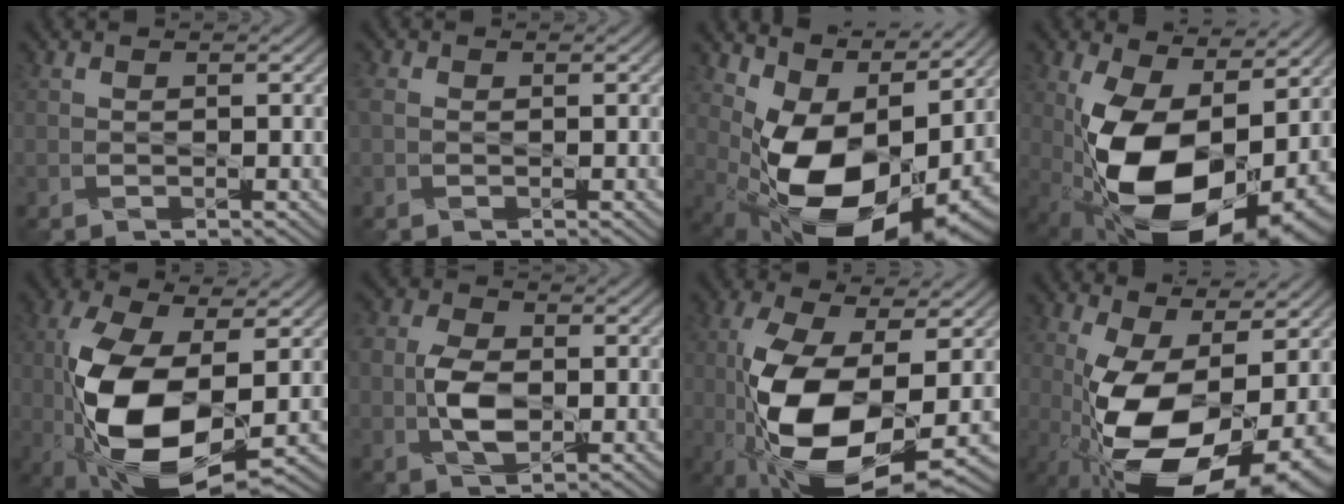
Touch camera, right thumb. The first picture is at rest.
{"total": 1.7, "force": [-0.1, 1.3, 1.1], "torque": [-0.032, -0.003, 0.000]}
{"total": 15.7, "force": [1.4, 9.5, 12.4], "torque": [-0.190, -0.020, 0.045]}
{"total": 16.9, "force": [-1.2, 9.5, 13.9], "torque": [-0.244, -0.034, -0.009]}
{"total": 13.5, "force": [-1.8, 6.0, 11.9], "torque": [-0.267, -0.008, -0.032]}
{"total": 5.7, "force": [-0.8, 3.3, 4.5], "torque": [-0.103, 0.002, -0.021]}
{"total": 14.2, "force": [-3.1, 5.8, 12.6], "torque": [-0.267, -0.014, -0.053]}
{"total": 16.2, "force": [-3.9, 7.2, 14.0], "torque": [-0.259, -0.012, -0.056]}